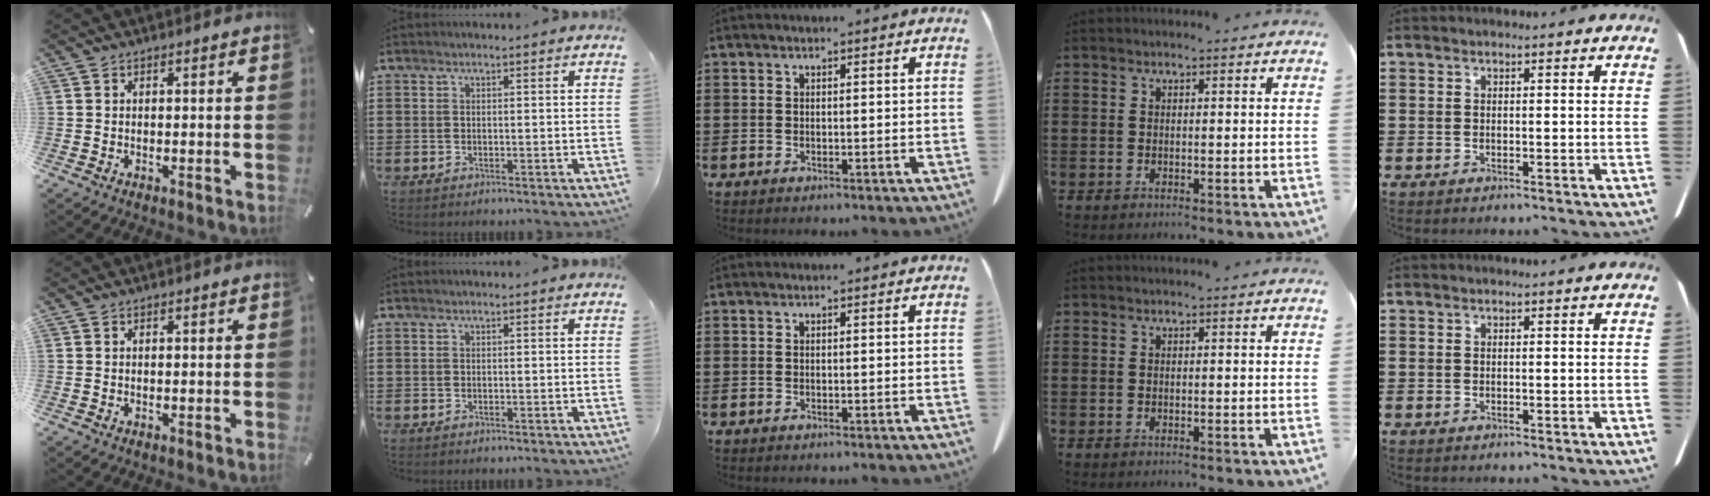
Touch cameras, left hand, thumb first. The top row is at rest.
{}